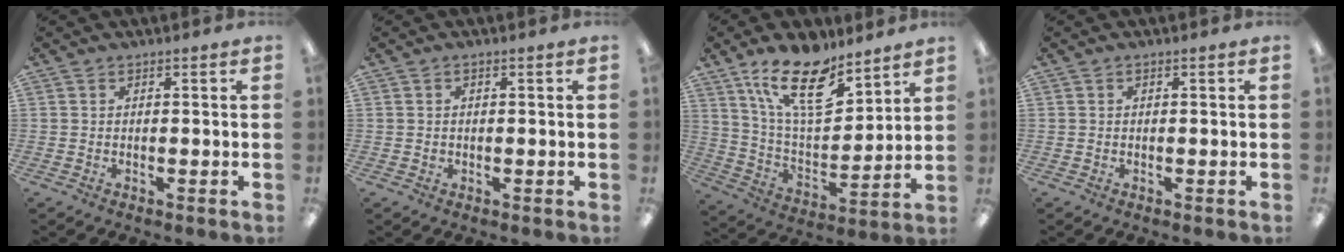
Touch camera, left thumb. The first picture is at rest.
{"total": 0.6, "force": [0.0, 0.6, 0.2], "torque": [-0.005, 0.002, 0.000]}
{"total": 18.3, "force": [12.6, 7.4, 10.9], "torque": [-0.193, -0.063, 0.221]}
{"total": 0.0}